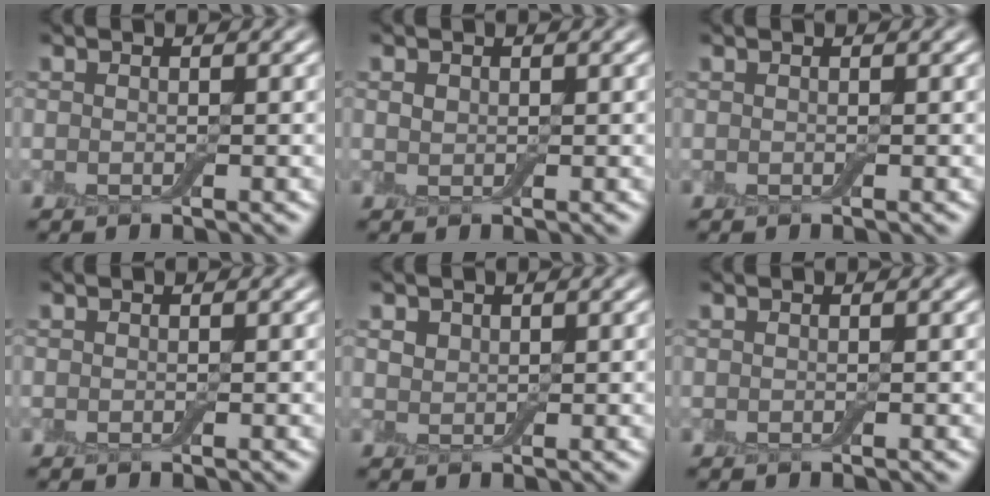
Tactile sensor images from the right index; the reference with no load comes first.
{"total": 0.6, "force": [0.2, 0.6, 0.2], "torque": [-0.003, -0.001, 0.006]}
{"total": 0.0}
{"total": 0.0}
{"total": 1.0, "force": [0.6, 0.7, 0.1], "torque": [-0.002, -0.002, 0.013]}
{"total": 0.0}